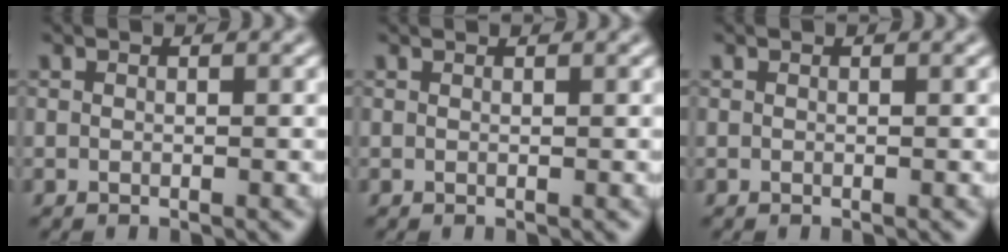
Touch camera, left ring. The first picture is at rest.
{"total": 0.6, "force": [0.6, 0.0, 0.1], "torque": [-0.006, -0.003, 0.004]}
{"total": 0.0}